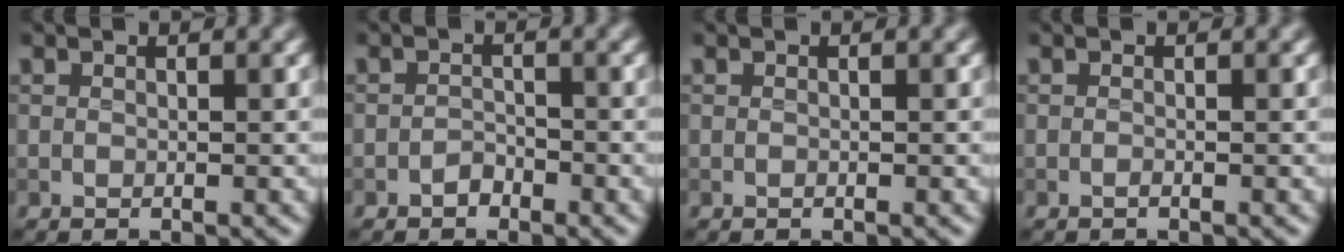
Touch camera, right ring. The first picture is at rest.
{"total": 1.1, "force": [-0.8, 0.7, 0.4], "torque": [-0.003, 0.004, -0.014]}
{"total": 0.0}
{"total": 0.0}